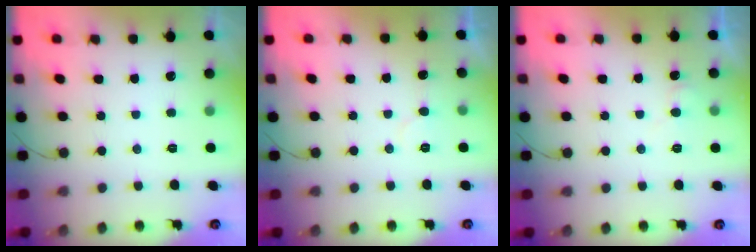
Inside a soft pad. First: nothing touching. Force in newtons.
{"total": 5.5, "press": 5.5, "slide": 0.3}
{"total": 3.5, "press": 3.5, "slide": 0.3}